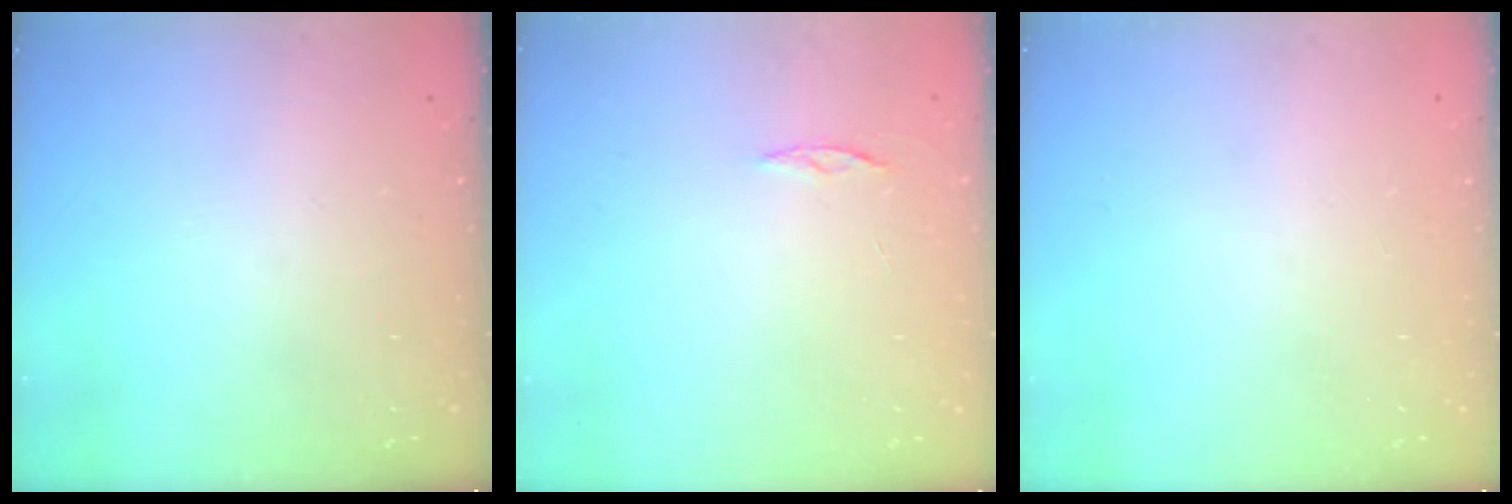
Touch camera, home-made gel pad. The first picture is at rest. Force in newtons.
{"total": 3.1, "press": 3.1, "slide": 0.3}
{"total": 0.0}